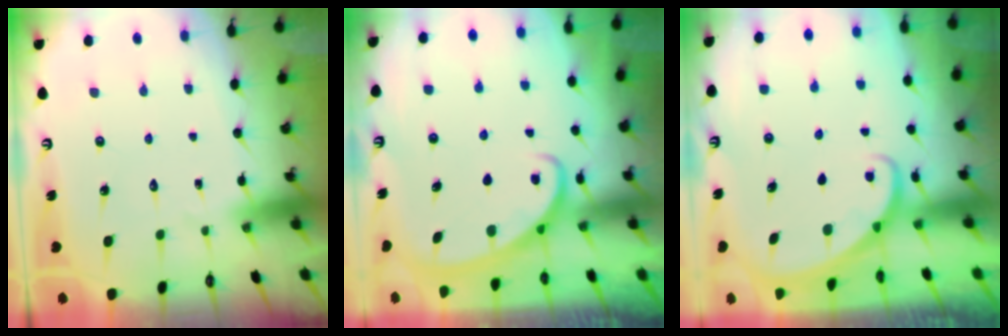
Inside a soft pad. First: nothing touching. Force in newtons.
{"total": 2.8, "press": 2.8, "slide": 0.4}
{"total": 1.6, "press": 1.6, "slide": 0.1}